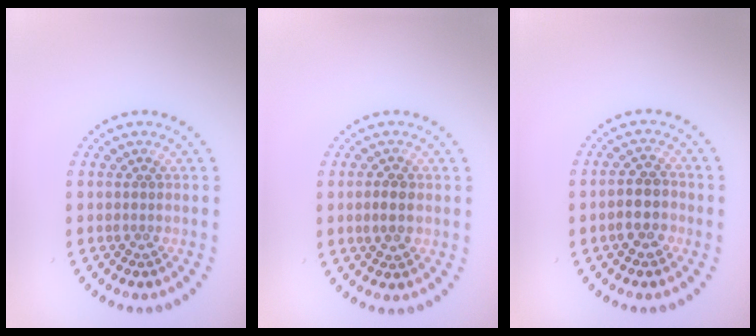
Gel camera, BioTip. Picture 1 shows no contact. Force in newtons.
{"total": 1.5, "press": 1.5, "slide": 0.1}
{"total": 2.9, "press": 2.7, "slide": 0.9}